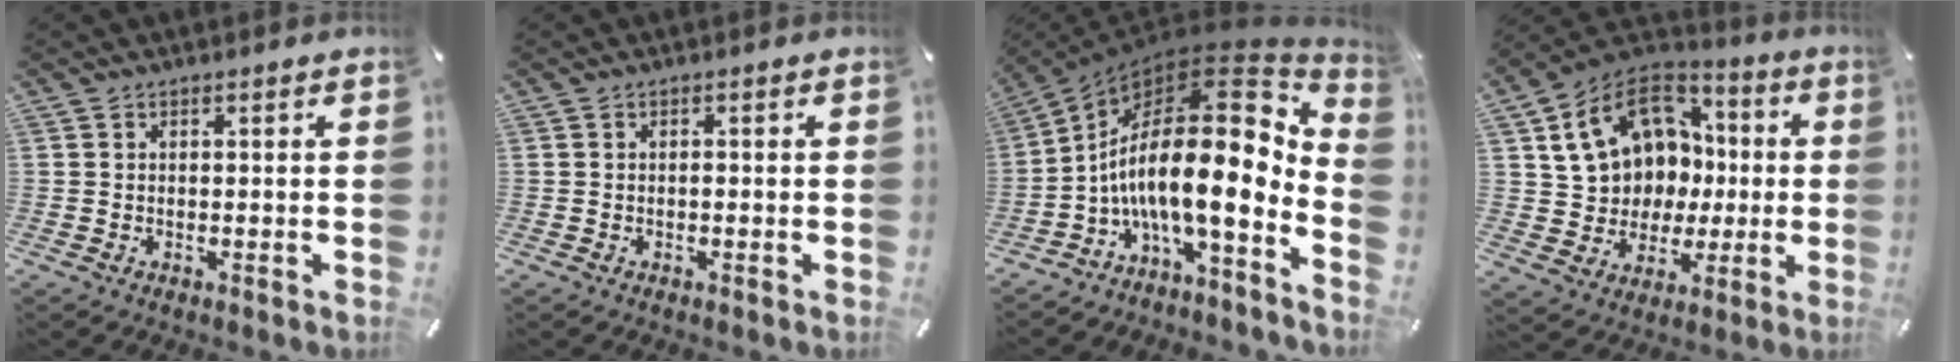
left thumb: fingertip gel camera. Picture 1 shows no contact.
{"total": 0.5, "force": [-0.2, 0.2, 0.4], "torque": [-0.008, -0.003, -0.004]}
{"total": 21.2, "force": [-0.2, 8.5, 19.4], "torque": [-0.325, -0.050, -0.011]}
{"total": 16.6, "force": [4.7, 14.3, 6.9], "torque": [-0.139, -0.021, 0.106]}